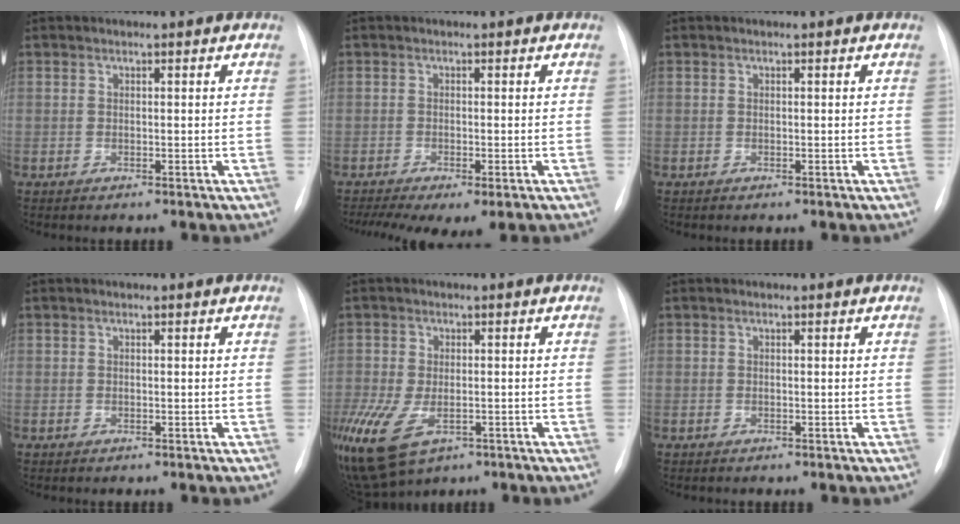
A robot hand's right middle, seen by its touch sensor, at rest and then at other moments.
{"total": 8.1, "force": [-5.4, 2.4, 5.6], "torque": [-0.090, -0.015, -0.081]}
{"total": 0.0}
{"total": 0.0}
{"total": 20.3, "force": [-9.4, 13.2, 12.3], "torque": [-0.356, -0.039, -0.141]}
{"total": 0.0}